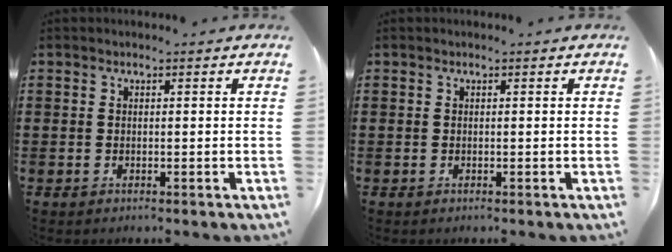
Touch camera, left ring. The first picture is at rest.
{"total": 0.0}